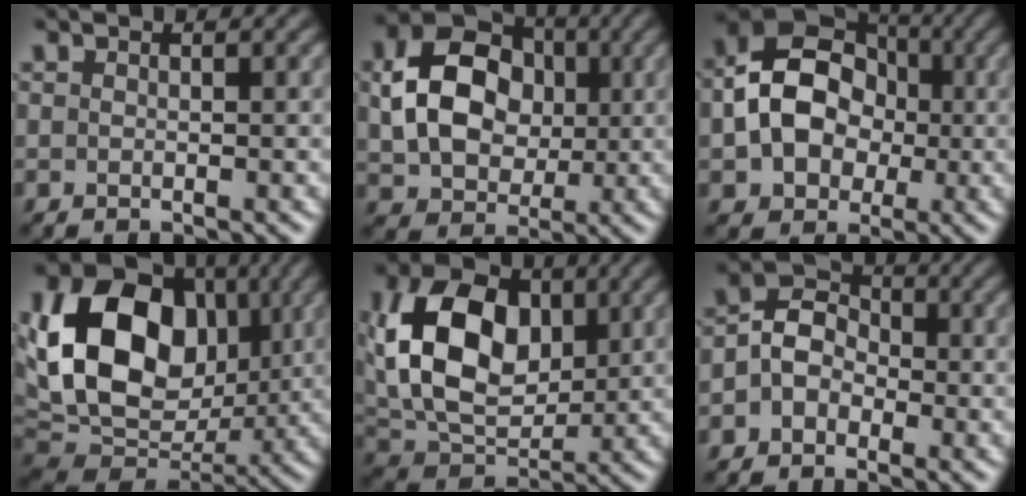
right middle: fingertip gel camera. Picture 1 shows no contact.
{"total": 9.0, "force": [0.9, 6.8, 5.8], "torque": [-0.119, 0.008, 0.014]}
{"total": 9.7, "force": [-0.5, 7.5, 6.1], "torque": [-0.103, 0.012, -0.023]}
{"total": 15.2, "force": [2.5, 11.2, 10.0], "torque": [-0.199, 0.013, 0.041]}
{"total": 10.9, "force": [2.2, 7.2, 7.9], "torque": [-0.153, 0.011, 0.030]}
{"total": 3.6, "force": [-0.8, 2.8, 2.1], "torque": [-0.031, 0.010, -0.026]}